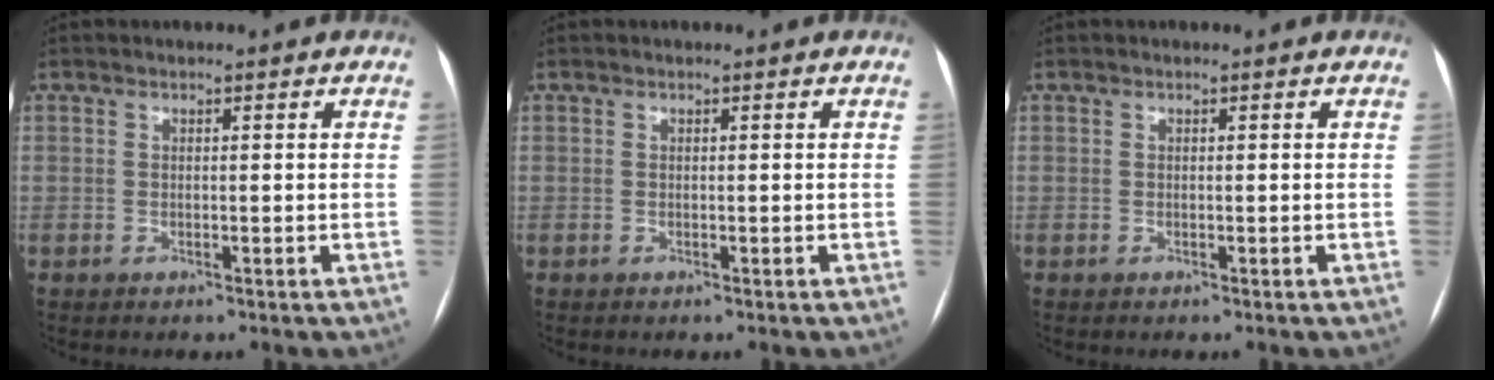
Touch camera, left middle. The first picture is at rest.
{"total": 0.0}
{"total": 0.0}